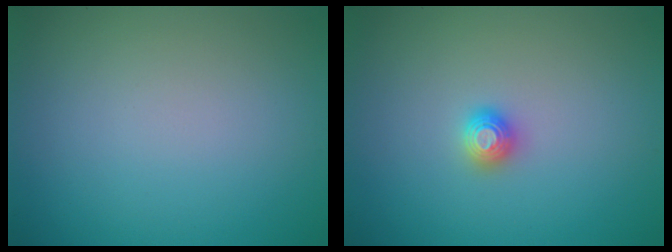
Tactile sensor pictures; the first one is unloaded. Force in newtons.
{"total": 1.1, "press": 1.1, "slide": 0.0}